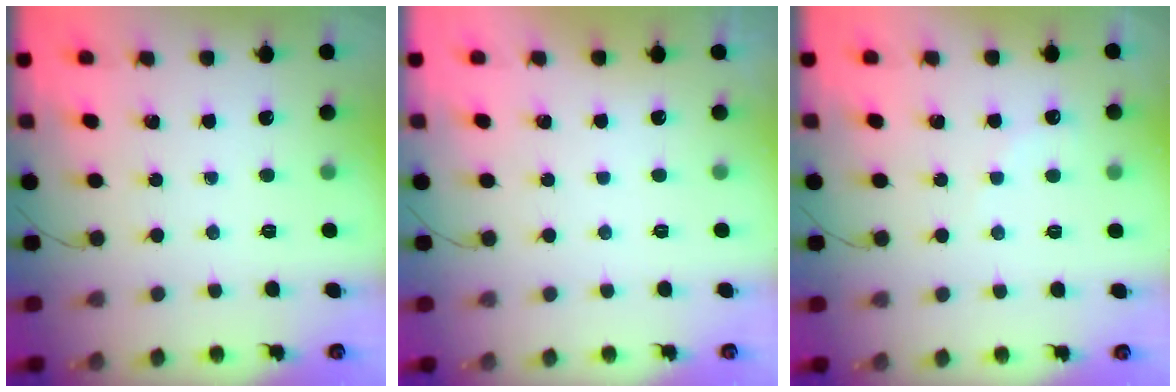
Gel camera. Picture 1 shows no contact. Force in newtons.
{"total": 2.9, "press": 2.9, "slide": 0.1}
{"total": 4.2, "press": 4.1, "slide": 1.0}